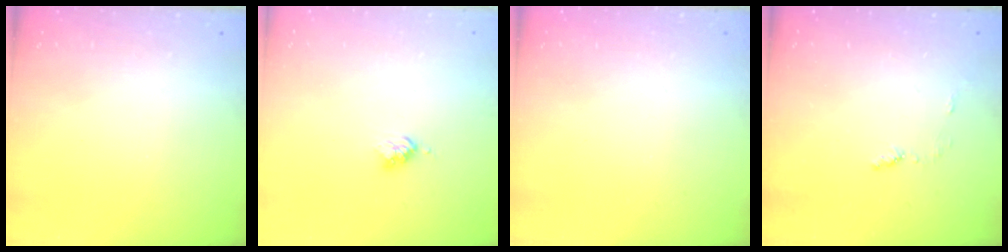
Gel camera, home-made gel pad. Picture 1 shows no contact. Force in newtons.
{"total": 3.0, "press": 2.9, "slide": 0.4}
{"total": 0.0}
{"total": 4.3, "press": 4.2, "slide": 0.5}